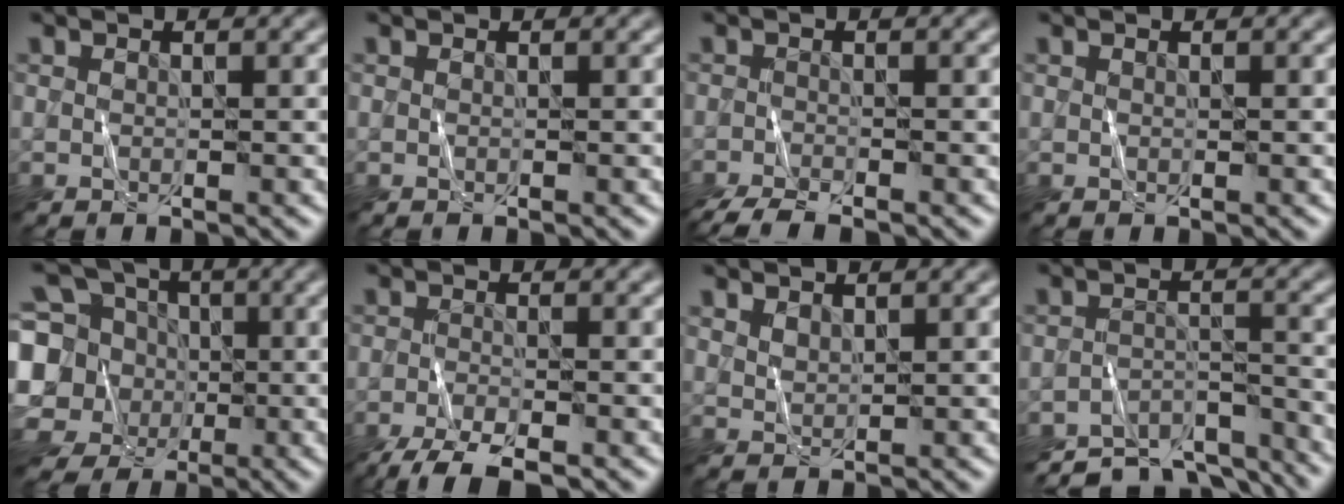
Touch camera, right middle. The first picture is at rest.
{"total": 0.0}
{"total": 4.4, "force": [-3.8, 0.8, 2.0], "torque": [-0.039, -0.019, -0.073]}
{"total": 0.0}
{"total": 12.9, "force": [-1.6, 11.7, 5.3], "torque": [-0.150, 0.010, -0.053]}
{"total": 5.0, "force": [-3.8, 1.0, 3.0], "torque": [-0.056, -0.011, -0.075]}
{"total": 1.3, "force": [1.2, 0.5, 0.3], "torque": [-0.010, -0.001, 0.026]}
{"total": 7.5, "force": [-6.9, 2.0, 2.1], "torque": [-0.033, -0.007, -0.100]}